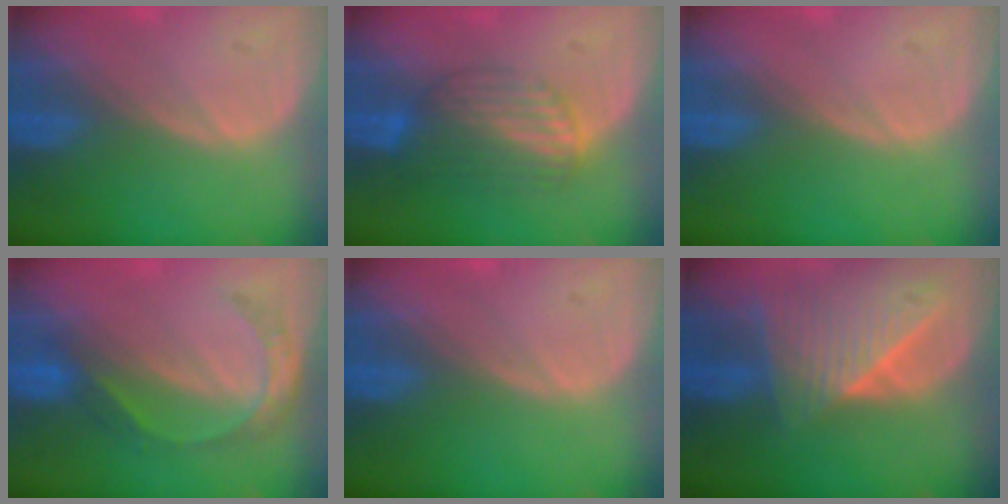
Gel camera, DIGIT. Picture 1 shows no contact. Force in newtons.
{"total": 6.9, "press": 6.0, "slide": 3.5}
{"total": 0.0}
{"total": 5.6, "press": 4.8, "slide": 2.8}
{"total": 0.0}
{"total": 9.0, "press": 8.0, "slide": 4.0}